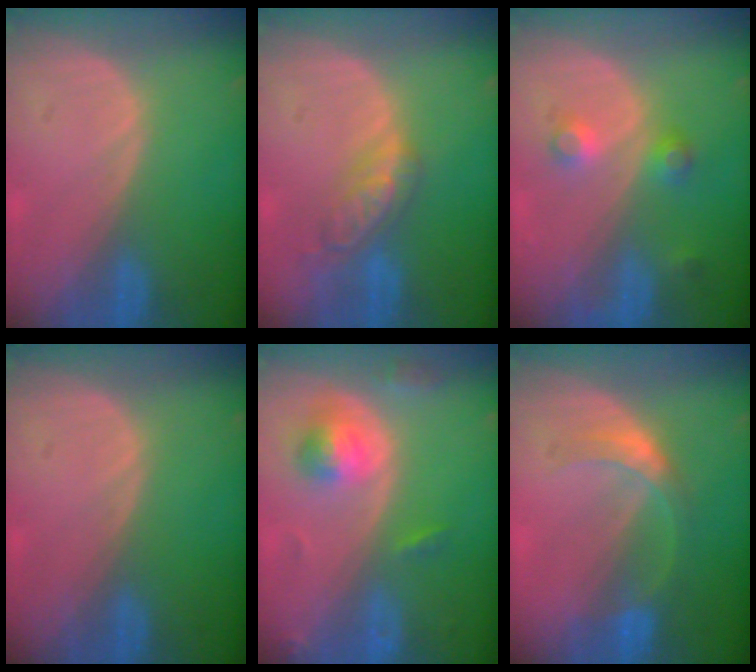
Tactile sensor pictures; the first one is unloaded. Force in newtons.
{"total": 5.9, "press": 5.1, "slide": 2.9}
{"total": 3.7, "press": 3.4, "slide": 1.6}
{"total": 0.0}
{"total": 5.4, "press": 4.9, "slide": 2.3}
{"total": 5.2, "press": 4.8, "slide": 1.9}